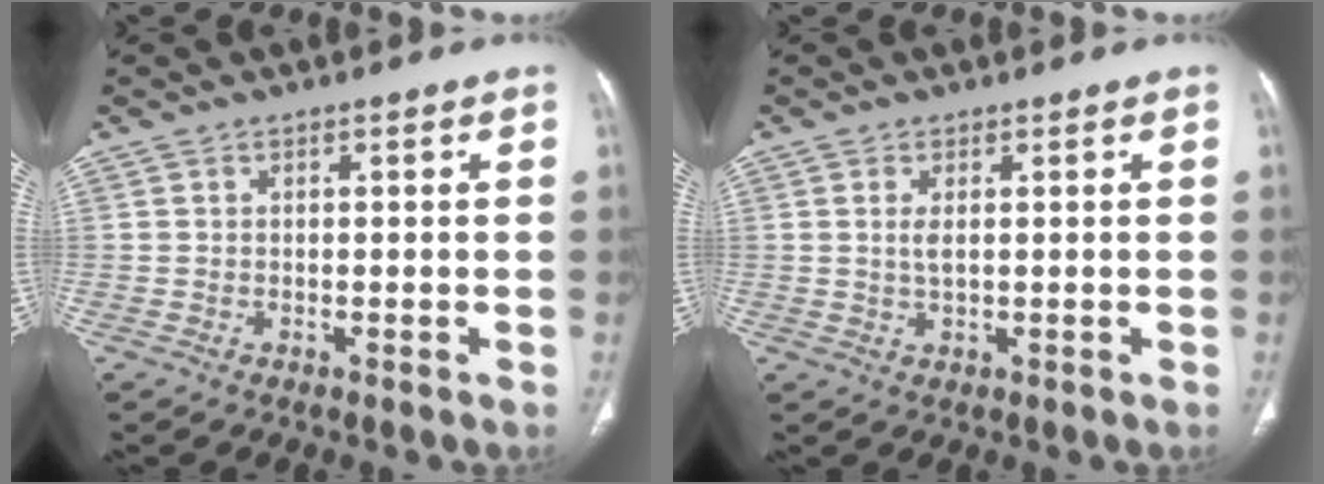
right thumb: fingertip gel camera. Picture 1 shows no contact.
{"total": 2.1, "force": [0.5, 0.7, 1.9], "torque": [-0.045, -0.004, 0.015]}